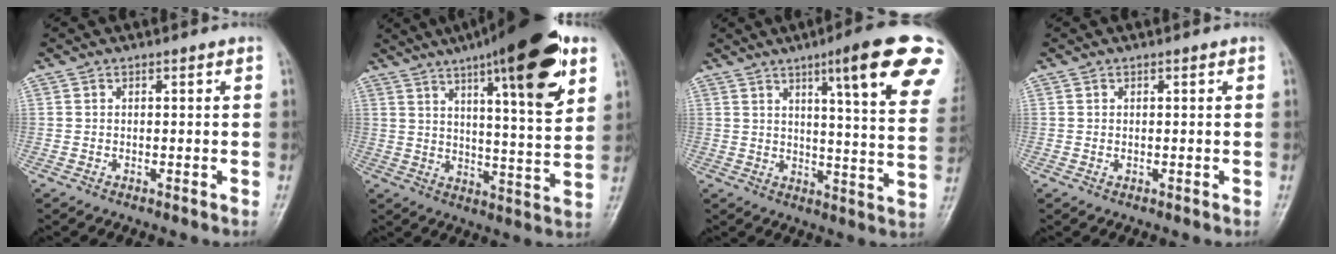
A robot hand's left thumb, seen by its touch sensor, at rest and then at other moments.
{"total": 22.2, "force": [11.8, 4.9, 18.2], "torque": [-0.250, -0.033, 0.173]}
{"total": 19.1, "force": [10.4, 2.5, 15.9], "torque": [-0.185, -0.041, 0.131]}
{"total": 0.7, "force": [0.2, 0.3, 0.6], "torque": [-0.011, 0.003, 0.007]}